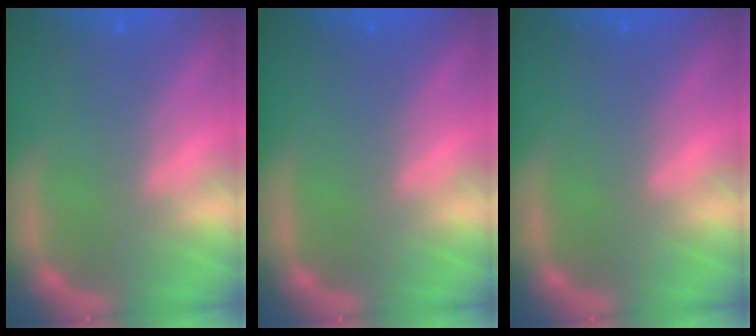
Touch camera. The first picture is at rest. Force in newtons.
{"total": 0.0}
{"total": 0.0}